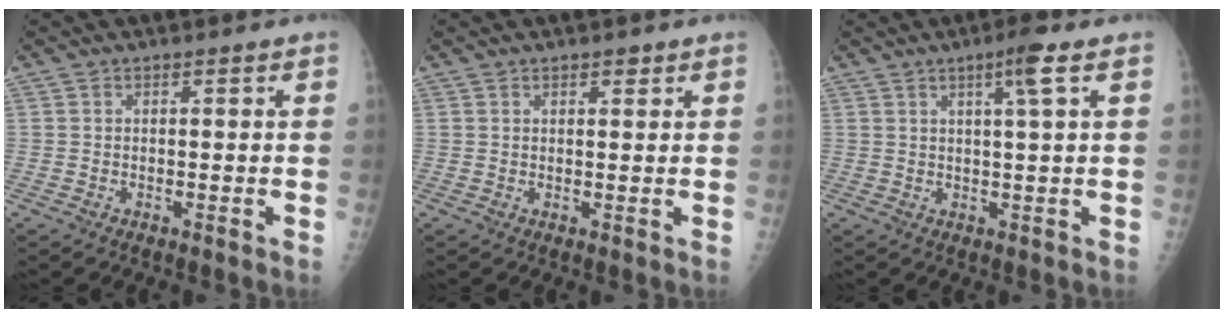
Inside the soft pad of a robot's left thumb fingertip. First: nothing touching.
{"total": 1.5, "force": [1.0, 0.7, 0.9], "torque": [-0.004, -0.004, 0.013]}
{"total": 4.6, "force": [2.1, -0.1, 4.0], "torque": [-0.068, -0.007, 0.034]}